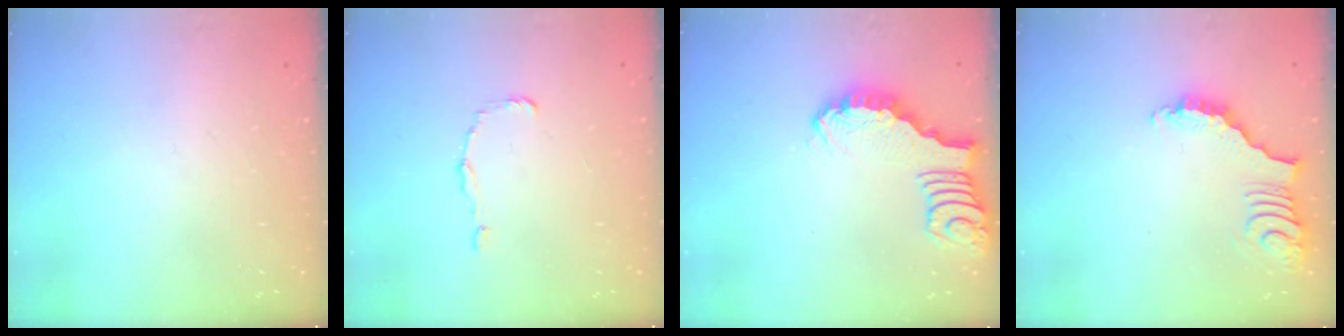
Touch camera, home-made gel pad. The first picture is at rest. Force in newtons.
{"total": 1.0, "press": 1.0, "slide": 0.0}
{"total": 2.7, "press": 2.7, "slide": 0.4}
{"total": 3.6, "press": 3.6, "slide": 0.7}